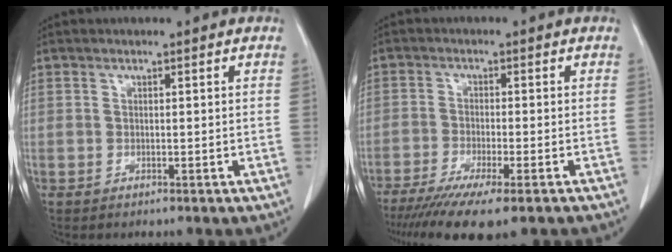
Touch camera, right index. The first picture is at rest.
{"total": 13.0, "force": [-9.9, 1.5, 8.2], "torque": [-0.125, -0.031, -0.154]}